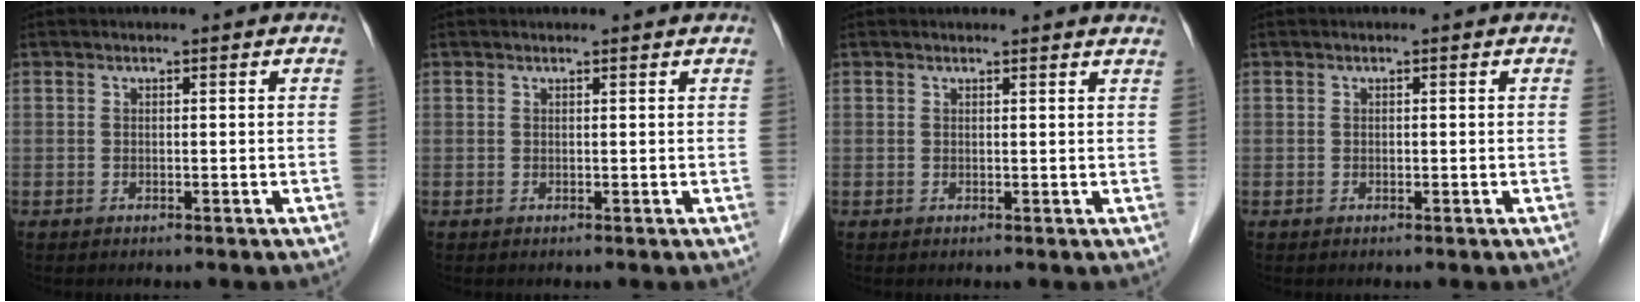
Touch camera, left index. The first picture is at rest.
{"total": 0.9, "force": [0.9, 0.0, 0.1], "torque": [-0.011, 0.004, 0.010]}
{"total": 3.2, "force": [3.2, 0.1, 0.5], "torque": [-0.013, 0.000, 0.021]}
{"total": 0.0}